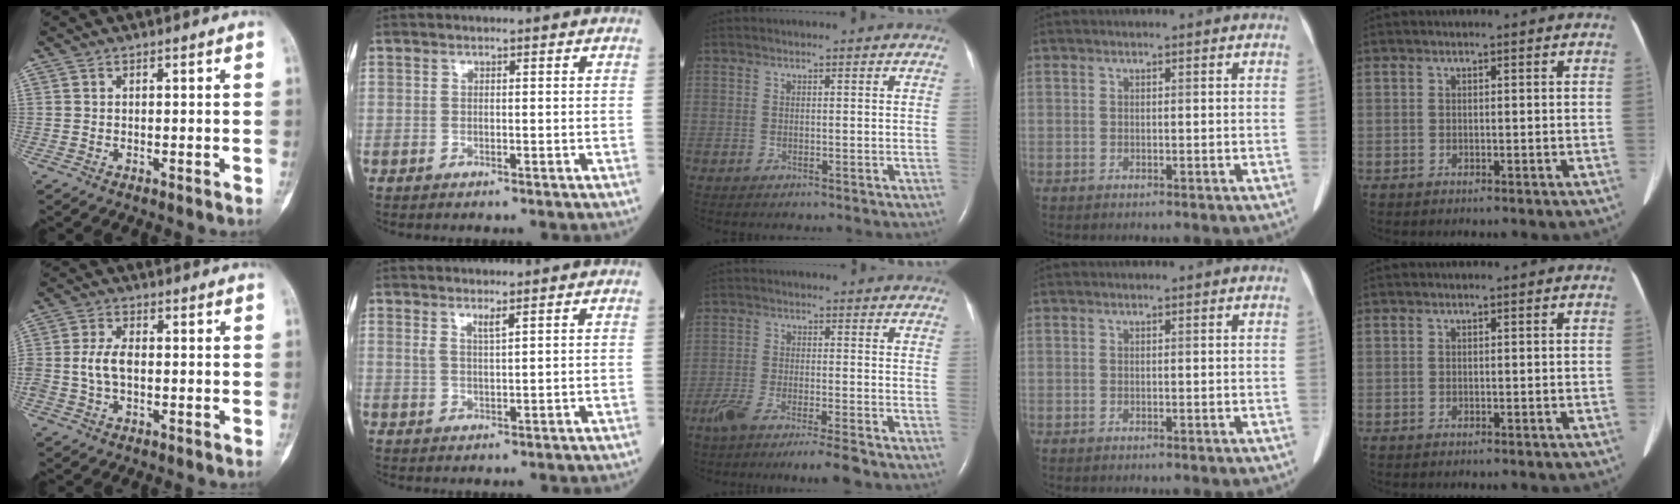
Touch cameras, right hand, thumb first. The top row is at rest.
{"thumb": {"total": 5.2, "force": [-0.5, 3.0, 4.2], "torque": [-0.093, 0.012, -0.011]}, "index": {"total": 1.9, "force": [1.3, 0.0, 1.3], "torque": [-0.027, -0.006, 0.026]}, "middle": {"total": 8.0, "force": [-6.4, 0.0, 4.8], "torque": [-0.082, -0.016, -0.108]}}